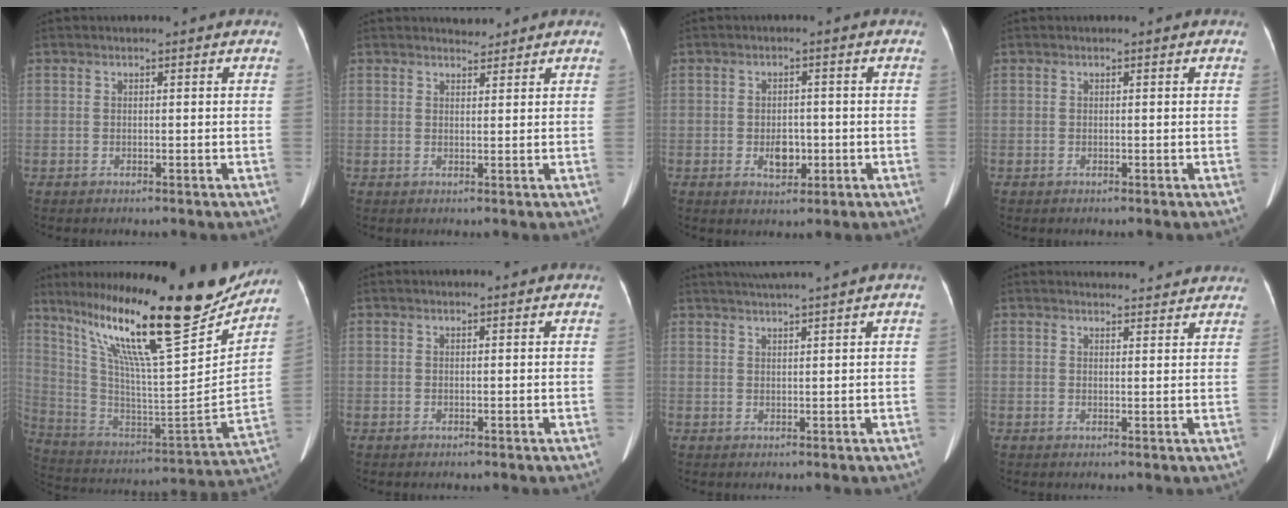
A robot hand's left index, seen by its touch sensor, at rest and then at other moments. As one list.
[{"total": 1.8, "force": [1.8, 0.3, 0.0], "torque": [-0.005, 0.001, 0.029]}, {"total": 3.4, "force": [-0.9, 2.2, 2.5], "torque": [-0.040, 0.003, -0.006]}, {"total": 0.0}, {"total": 28.5, "force": [21.8, 2.8, 18.2], "torque": [-0.322, -0.036, 0.351]}, {"total": 0.8, "force": [0.7, 0.0, 0.3], "torque": [-0.010, 0.012, 0.013]}, {"total": 5.7, "force": [4.8, -1.5, 2.7], "torque": [-0.040, 0.018, 0.075]}, {"total": 8.2, "force": [7.9, 1.2, 1.4], "torque": [-0.009, 0.013, 0.080]}]